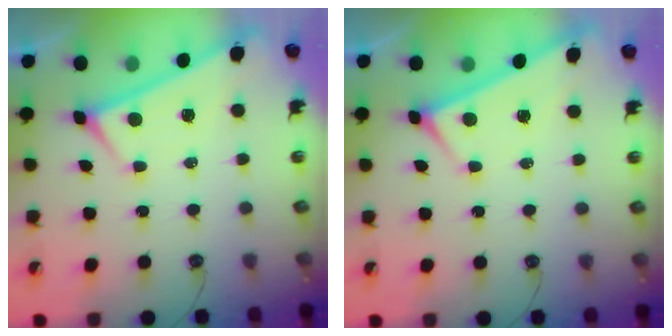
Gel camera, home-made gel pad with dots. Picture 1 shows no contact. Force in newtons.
{"total": 2.5, "press": 2.5, "slide": 0.6}